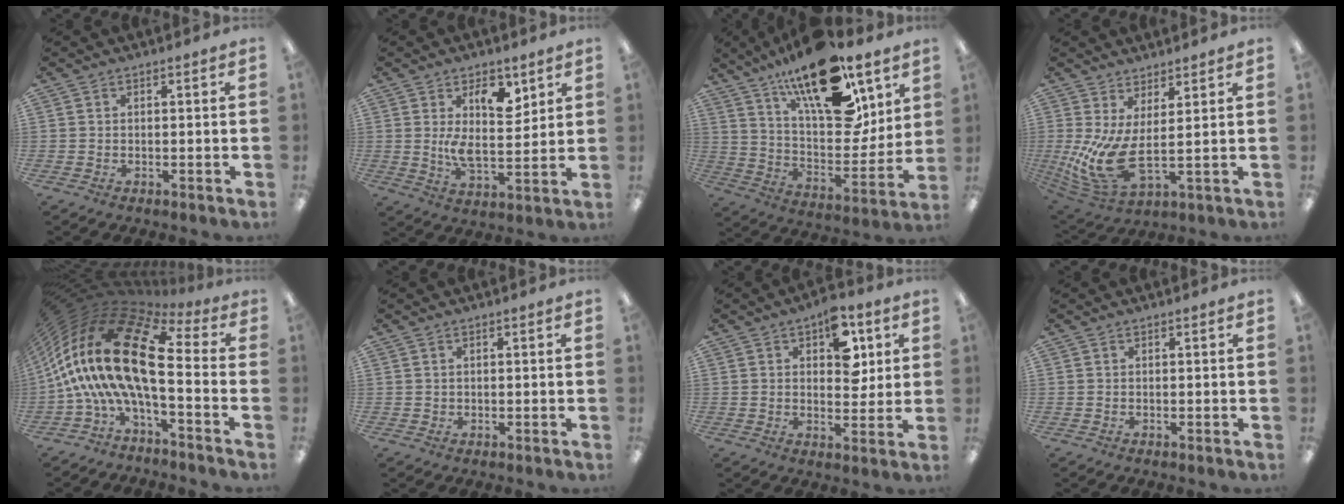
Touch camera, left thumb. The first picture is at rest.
{"total": 10.0, "force": [4.3, 4.9, 7.5], "torque": [-0.110, -0.020, 0.074]}
{"total": 23.1, "force": [15.0, 9.5, 14.7], "torque": [-0.225, -0.096, 0.255]}
{"total": 11.1, "force": [0.4, 3.8, 10.4], "torque": [-0.236, -0.038, 0.011]}
{"total": 22.4, "force": [0.2, 10.4, 19.8], "torque": [-0.415, -0.016, 0.005]}
{"total": 0.5, "force": [0.1, 0.5, 0.1], "torque": [-0.002, 0.004, 0.001]}
{"total": 11.3, "force": [4.4, 6.6, 8.0], "torque": [-0.089, -0.012, 0.073]}
{"total": 0.0}